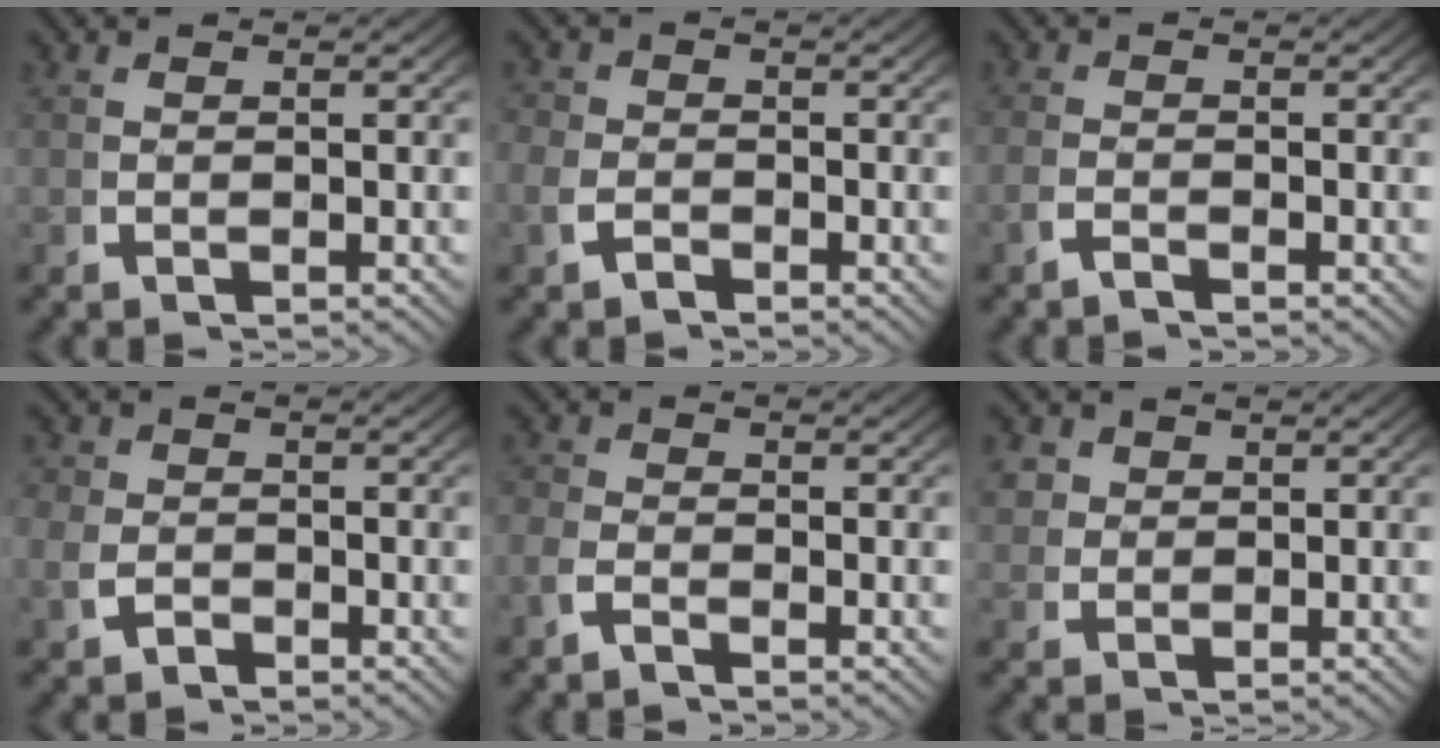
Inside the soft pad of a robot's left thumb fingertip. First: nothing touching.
{"total": 1.9, "force": [-1.2, 1.4, 0.5], "torque": [-0.010, -0.007, -0.024]}
{"total": 1.3, "force": [-1.1, 0.3, 0.4], "torque": [-0.008, -0.004, -0.026]}
{"total": 2.4, "force": [-1.2, 2.0, 0.6], "torque": [-0.019, -0.011, -0.020]}
{"total": 1.7, "force": [-1.4, 0.9, 0.5], "torque": [-0.005, -0.004, -0.033]}
{"total": 3.4, "force": [1.5, 2.8, 1.3], "torque": [-0.034, -0.006, 0.032]}